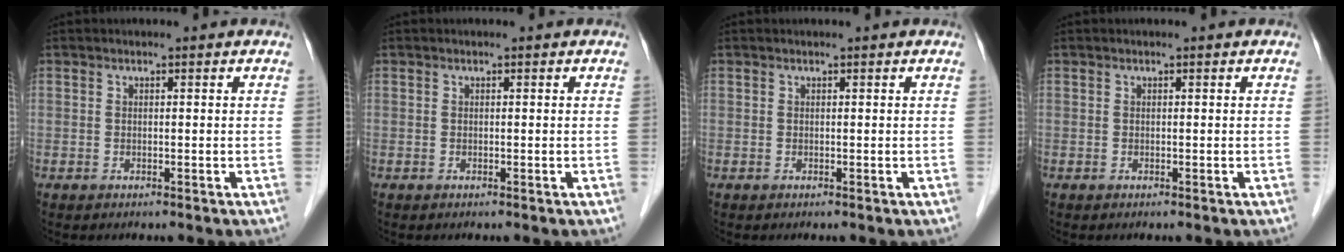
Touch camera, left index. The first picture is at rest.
{"total": 0.0}
{"total": 0.0}
{"total": 0.0}